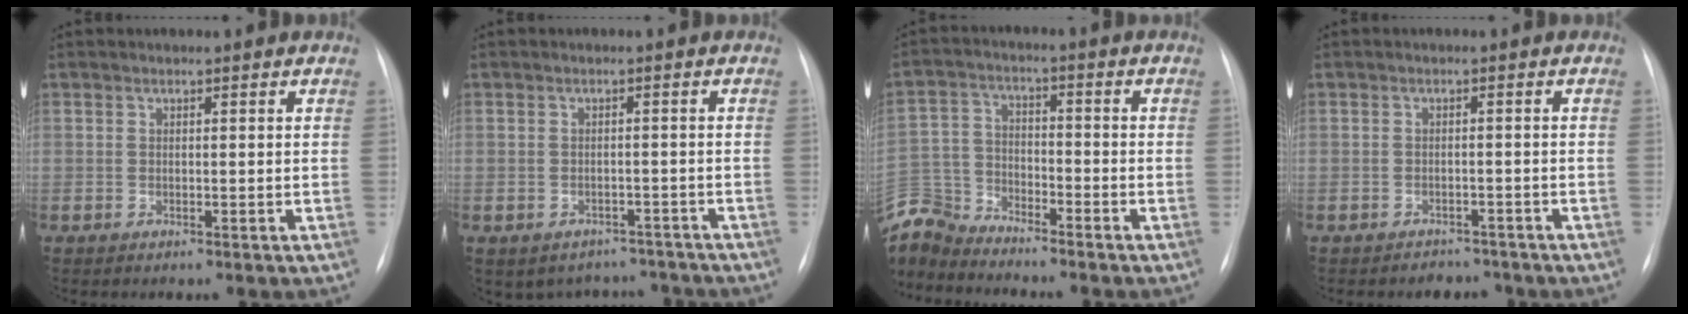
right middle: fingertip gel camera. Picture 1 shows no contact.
{"total": 7.8, "force": [-6.7, 4.0, 0.4], "torque": [-0.001, 0.020, -0.073]}
{"total": 9.5, "force": [-9.4, 1.5, 0.5], "torque": [-0.023, 0.013, -0.191]}
{"total": 2.5, "force": [-2.2, 1.1, -0.5], "torque": [0.002, 0.004, -0.028]}